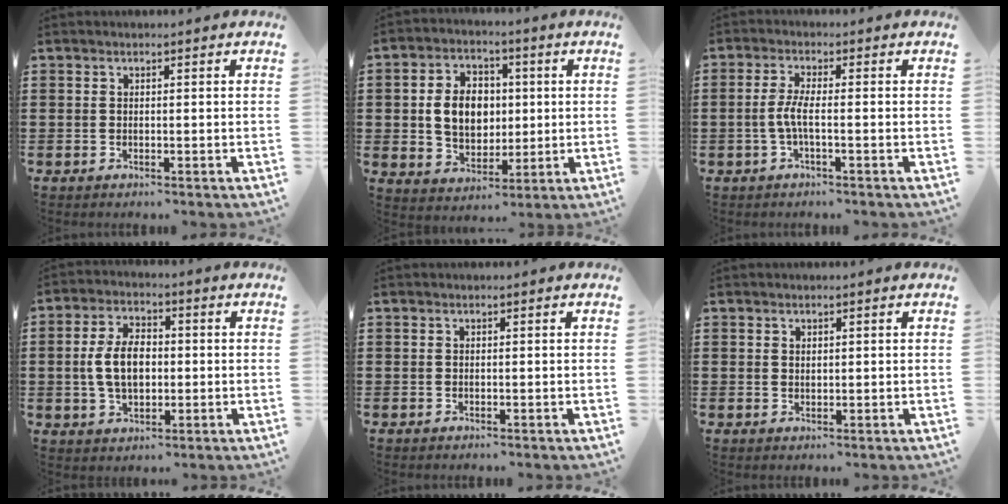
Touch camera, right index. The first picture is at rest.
{"total": 7.9, "force": [0.4, 6.1, 5.0], "torque": [-0.102, 0.011, 0.003]}
{"total": 3.6, "force": [-0.9, 0.6, 3.5], "torque": [-0.092, -0.011, -0.028]}
{"total": 7.4, "force": [-0.2, 4.5, 5.9], "torque": [-0.135, 0.008, -0.010]}
{"total": 0.0}
{"total": 0.8, "force": [0.7, 0.3, 0.2], "torque": [-0.004, 0.001, 0.014]}